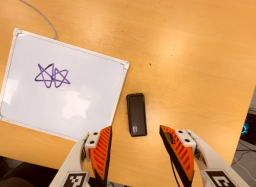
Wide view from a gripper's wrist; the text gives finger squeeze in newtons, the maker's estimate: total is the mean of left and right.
{"total": 0.0}